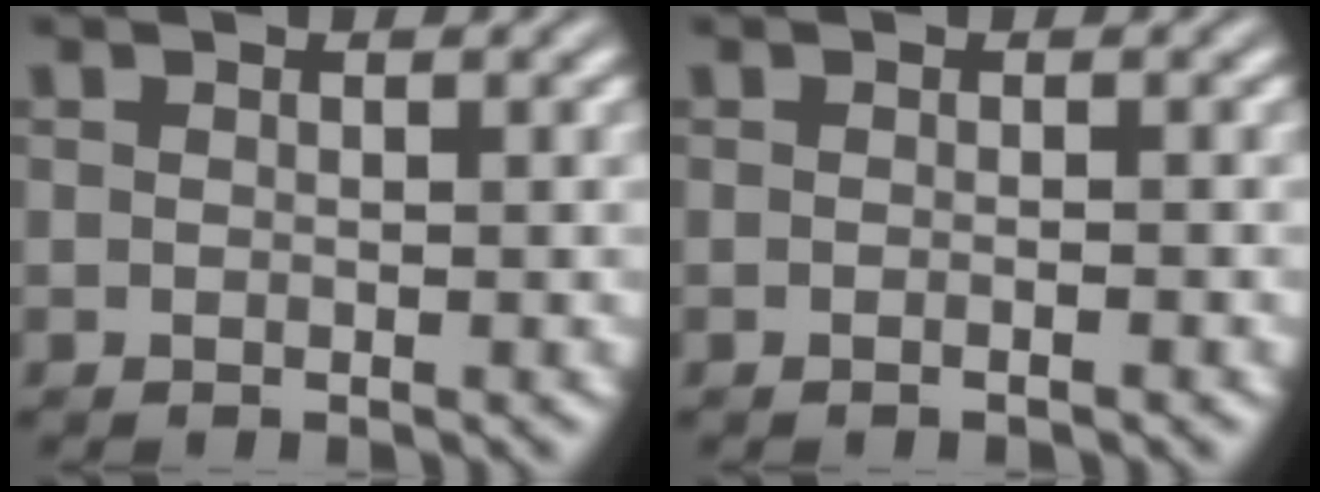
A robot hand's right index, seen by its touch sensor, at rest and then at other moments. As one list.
[{"total": 0.7, "force": [-0.6, -0.1, 0.2], "torque": [-0.008, 0.002, -0.013]}]